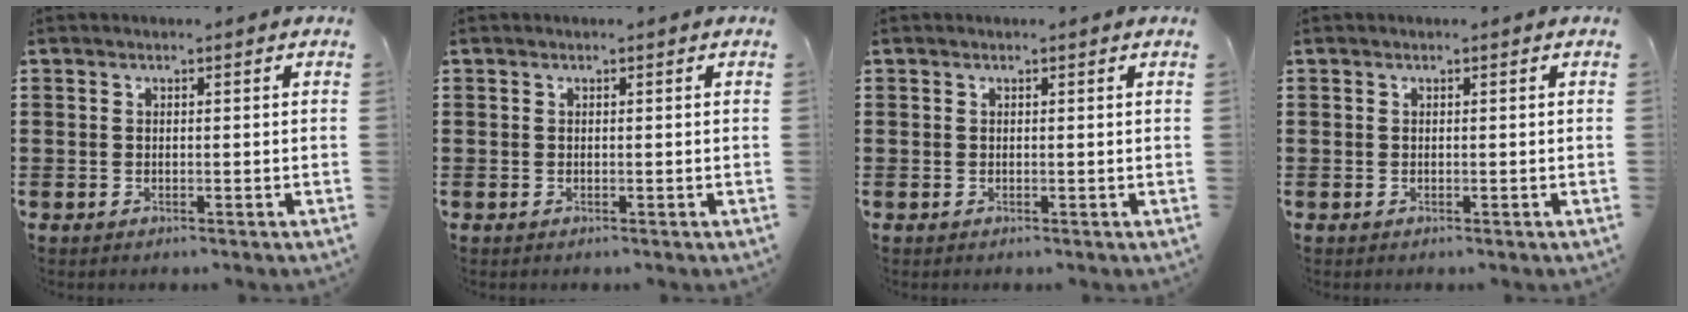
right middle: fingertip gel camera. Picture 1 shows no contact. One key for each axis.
{"total": 0.0}
{"total": 0.0}
{"total": 0.0}